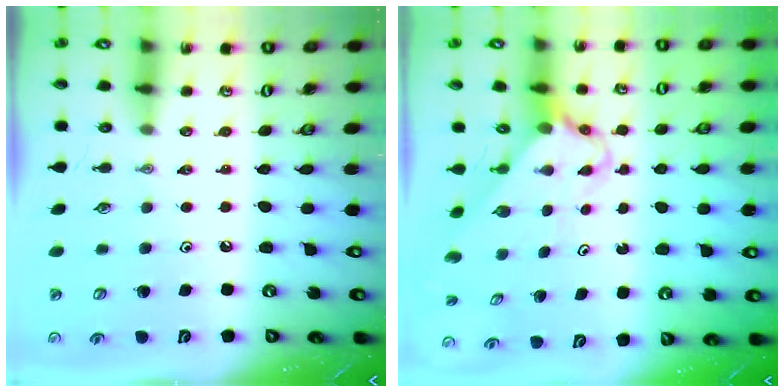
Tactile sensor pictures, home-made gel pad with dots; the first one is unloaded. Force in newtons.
{"total": 2.7, "press": 2.7, "slide": 0.2}